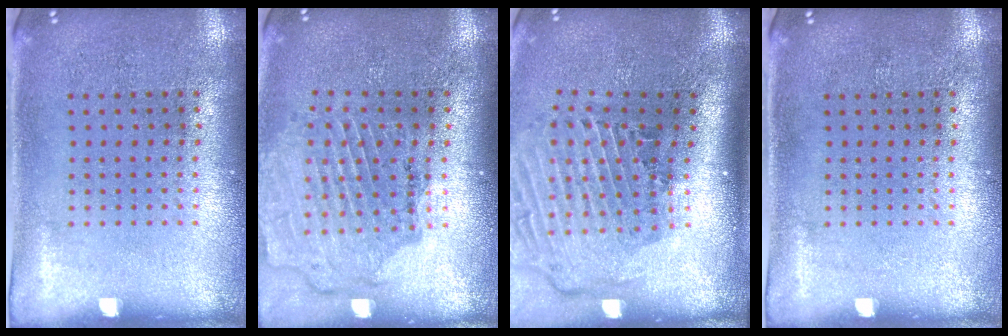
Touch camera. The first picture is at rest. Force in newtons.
{"total": 1.7, "press": 1.7, "slide": 0.1}
{"total": 2.9, "press": 2.0, "slide": 2.1}
{"total": 0.0}